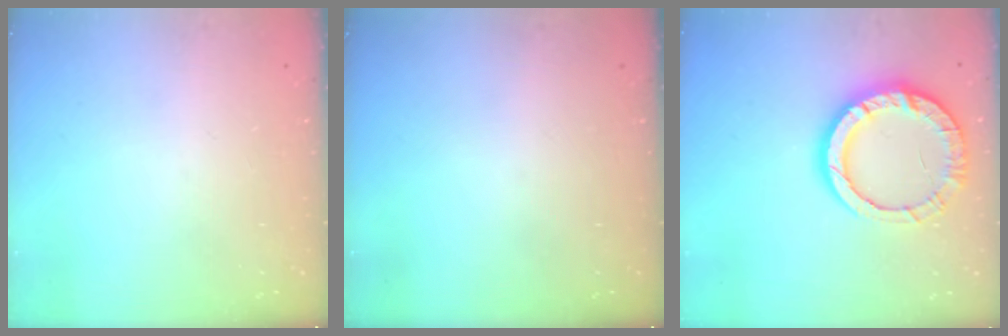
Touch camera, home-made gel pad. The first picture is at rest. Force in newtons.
{"total": 0.0}
{"total": 14.3, "press": 14.2, "slide": 1.7}